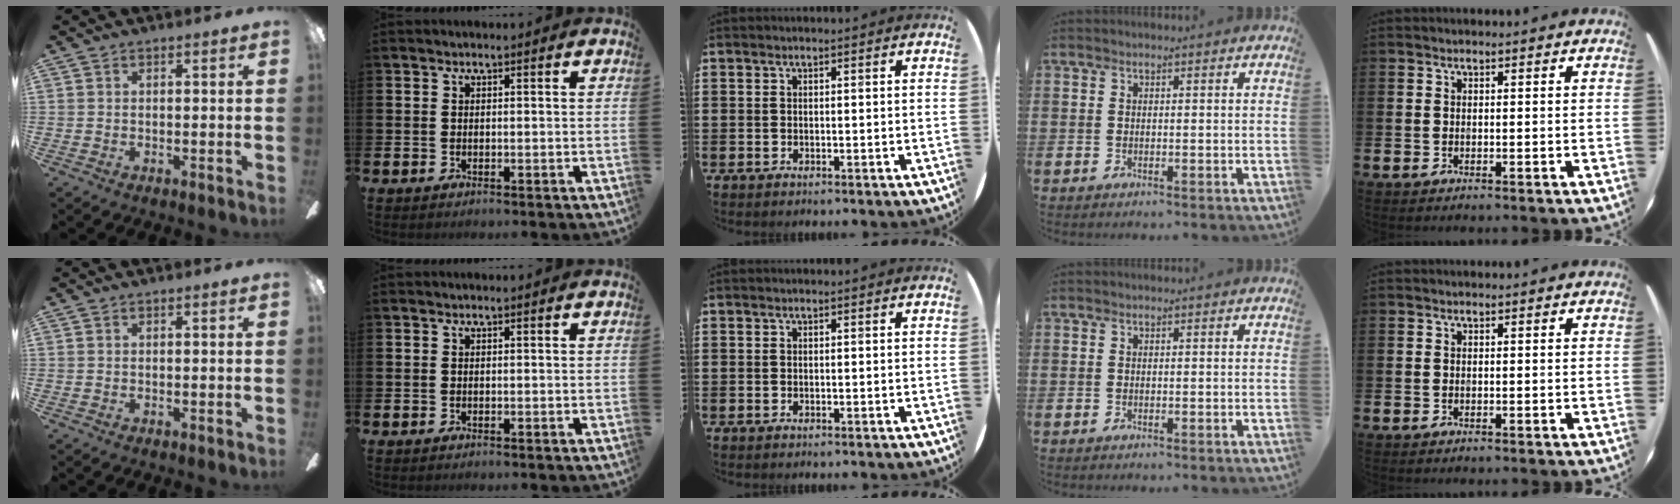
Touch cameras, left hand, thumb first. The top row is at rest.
{}